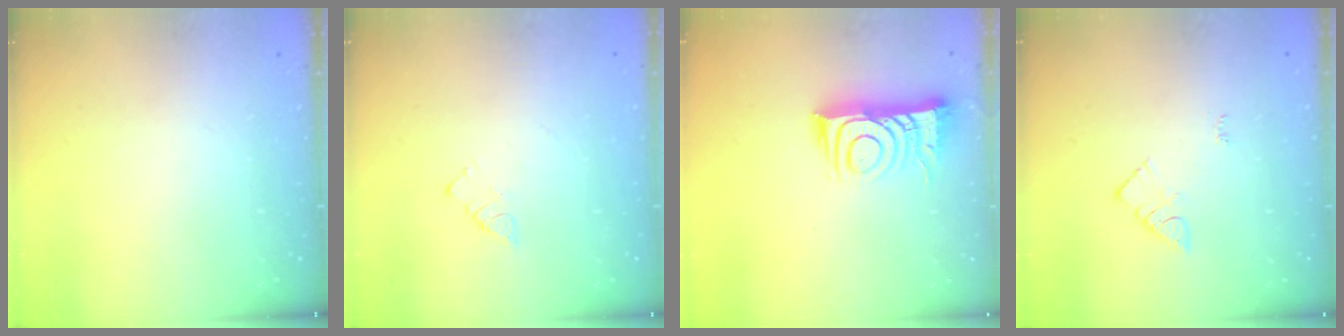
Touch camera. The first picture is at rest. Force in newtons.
{"total": 3.2, "press": 3.2, "slide": 0.4}
{"total": 10.6, "press": 10.5, "slide": 1.1}
{"total": 4.3, "press": 4.2, "slide": 0.6}